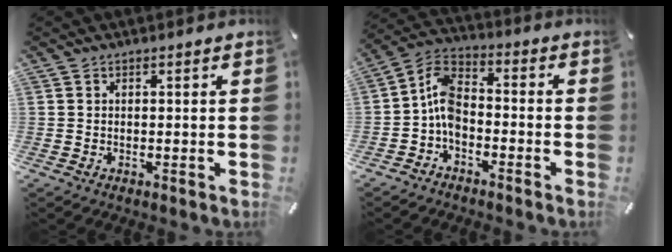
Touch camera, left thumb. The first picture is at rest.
{"total": 8.0, "force": [-3.1, 5.0, 5.4], "torque": [-0.125, 0.007, -0.062]}